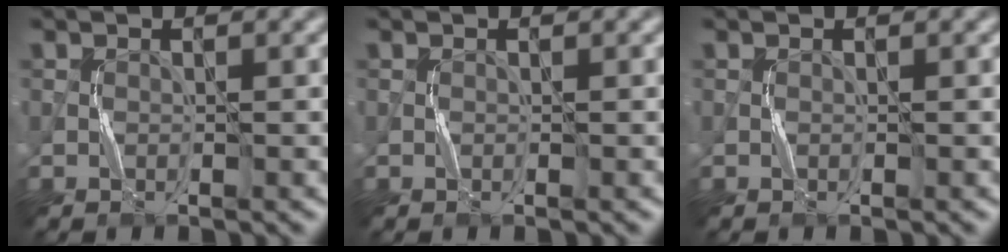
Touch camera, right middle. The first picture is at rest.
{"total": 0.0}
{"total": 0.0}